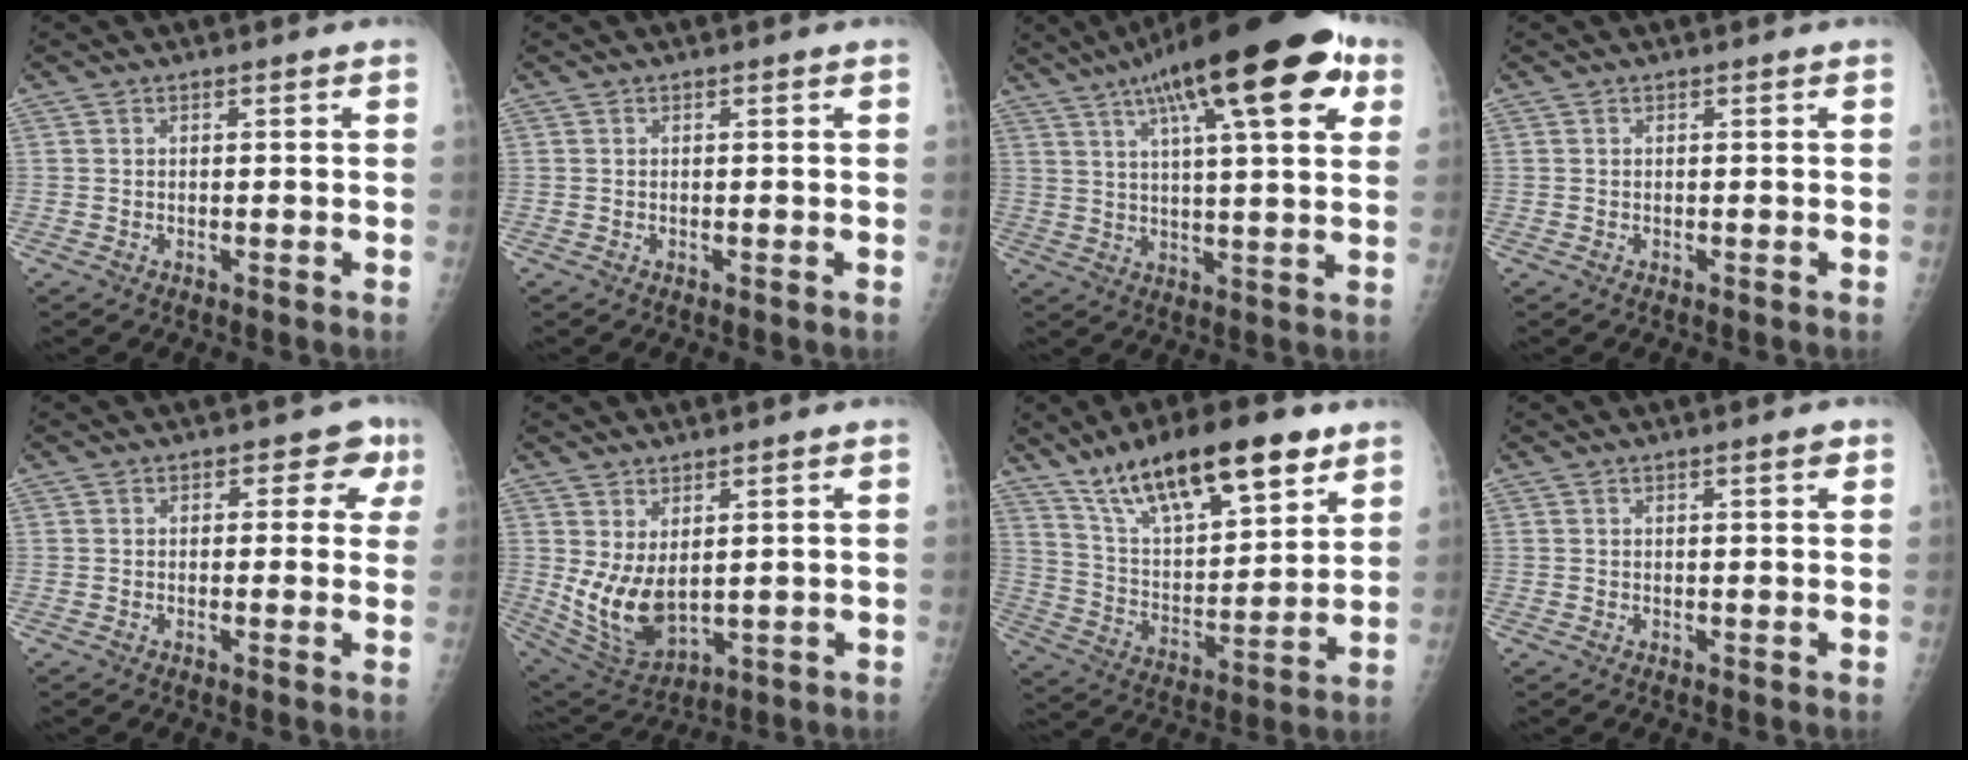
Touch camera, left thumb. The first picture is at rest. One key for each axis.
{"total": 0.0}
{"total": 23.6, "fx": 11.6, "fy": 6.5, "fz": 19.5, "tx": -0.286, "ty": 0.002, "tz": 0.171}
{"total": 0.0}
{"total": 4.4, "fx": 1.8, "fy": 3.1, "fz": 2.6, "tx": 0.012, "ty": 0.000, "tz": 0.009}
{"total": 10.1, "fx": 1.5, "fy": 5.6, "fz": 8.2, "tx": -0.144, "ty": -0.027, "tz": 0.053}
{"total": 22.0, "fx": 14.1, "fy": 7.7, "fz": 15.1, "tx": -0.219, "ty": -0.047, "tz": 0.248}
{"total": 1.7, "fx": 1.0, "fy": 0.3, "fz": 1.4, "tx": -0.019, "ty": -0.002, "tz": 0.013}